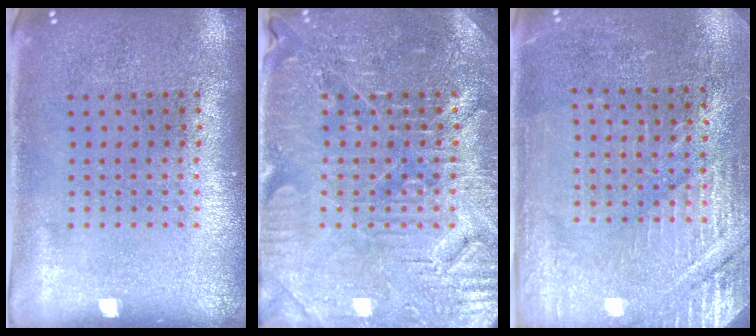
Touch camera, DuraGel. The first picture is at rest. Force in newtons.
{"total": 4.1, "press": 4.0, "slide": 0.9}
{"total": 2.9, "press": 2.9, "slide": 0.3}